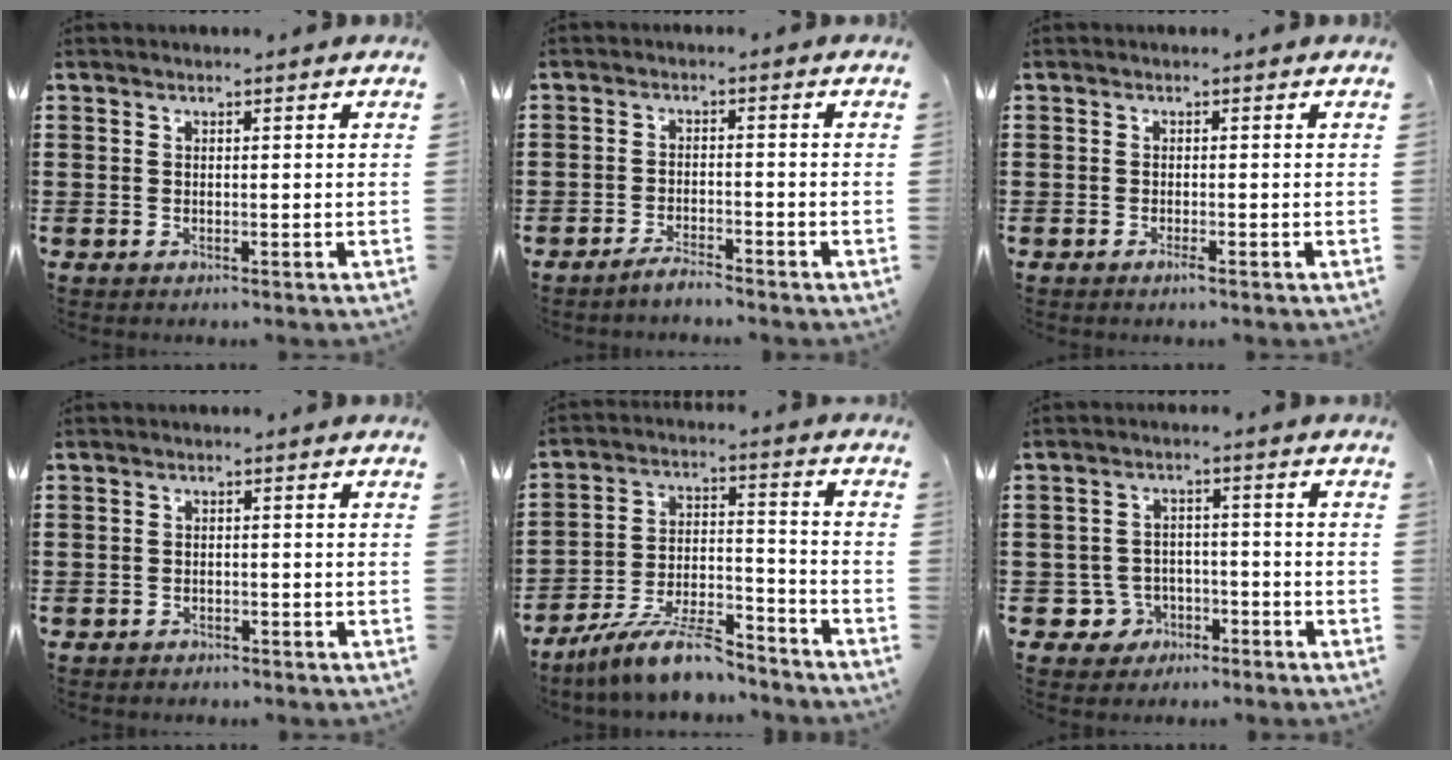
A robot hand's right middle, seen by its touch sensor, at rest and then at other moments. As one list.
[{"total": 2.5, "force": [-2.4, 0.1, 0.7], "torque": [-0.014, 0.003, -0.046]}, {"total": 0.6, "force": [-0.4, 0.1, 0.5], "torque": [-0.010, -0.004, -0.006]}, {"total": 1.2, "force": [-1.1, 0.4, -0.1], "torque": [0.000, 0.004, -0.026]}, {"total": 10.5, "force": [-8.9, 1.8, 5.3], "torque": [-0.094, 0.023, -0.168]}, {"total": 4.2, "force": [-2.4, 3.3, 0.7], "torque": [-0.033, 0.006, -0.052]}]